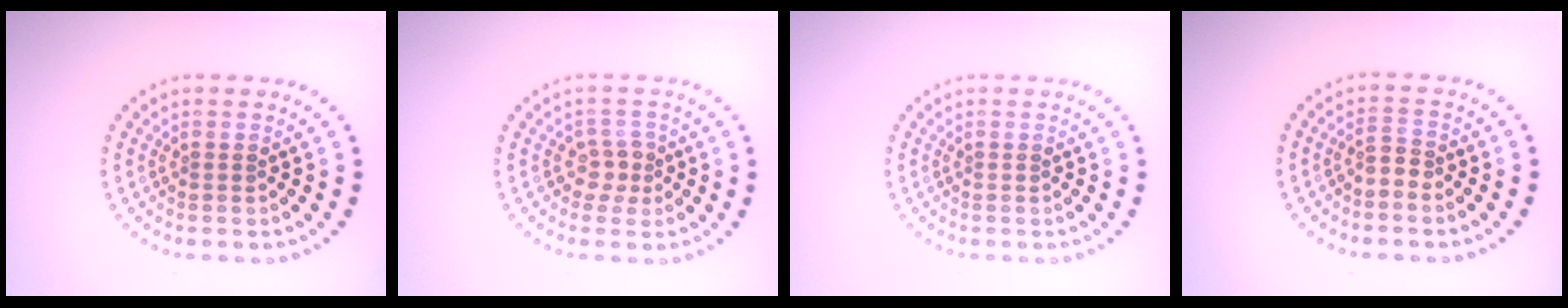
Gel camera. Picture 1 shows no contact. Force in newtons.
{"total": 1.9, "press": 1.6, "slide": 1.1}
{"total": 0.0}
{"total": 1.6, "press": 1.3, "slide": 1.0}